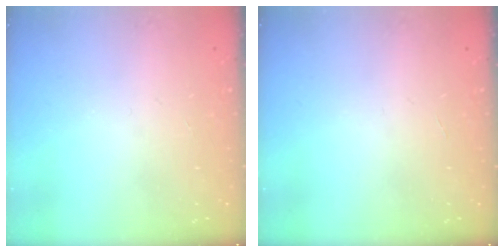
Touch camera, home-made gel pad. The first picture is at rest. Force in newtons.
{"total": 0.0}